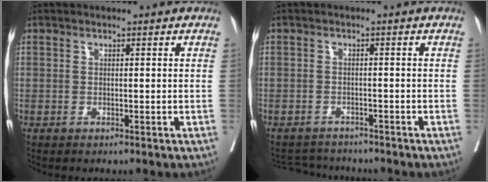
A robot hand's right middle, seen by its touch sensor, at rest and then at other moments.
{"total": 3.8, "force": [-3.7, 0.7, -0.5], "torque": [0.009, -0.002, -0.059]}